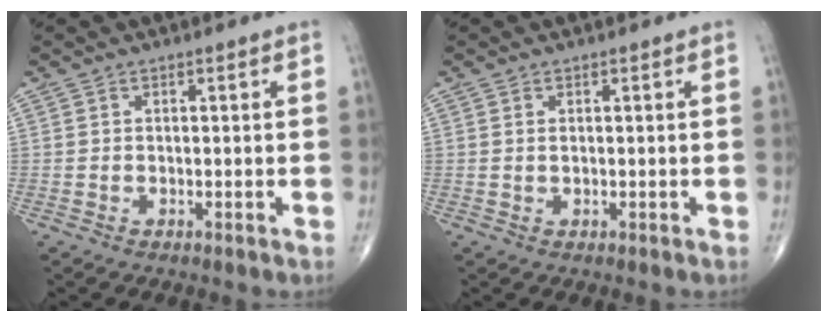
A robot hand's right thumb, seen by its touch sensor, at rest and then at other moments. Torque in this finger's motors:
{"motor_torque": [-0.09, 0.09, -0.21, -0.10, -0.04]}